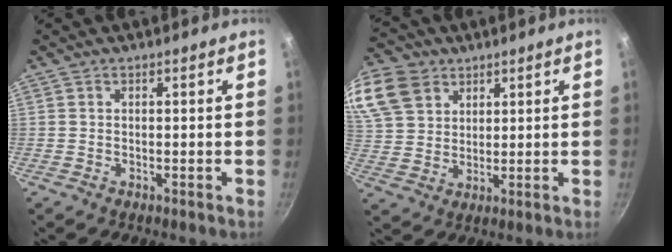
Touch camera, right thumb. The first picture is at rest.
{"total": 15.4, "force": [8.1, 11.3, 6.4], "torque": [-0.136, -0.001, 0.161]}